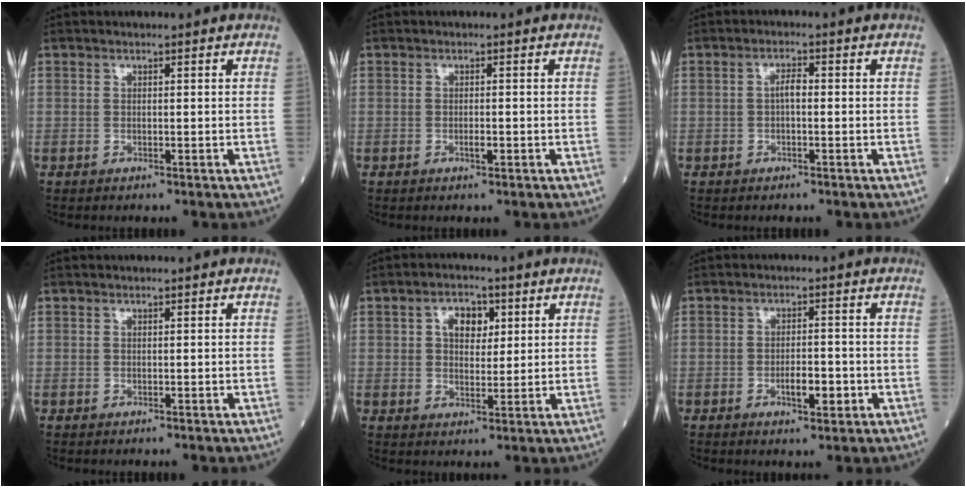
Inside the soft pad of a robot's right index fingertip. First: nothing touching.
{"total": 1.1, "force": [-0.4, 0.3, 1.0], "torque": [-0.016, 0.000, -0.006]}
{"total": 1.9, "force": [-0.2, 0.6, 1.8], "torque": [-0.031, 0.005, -0.006]}
{"total": 0.0}
{"total": 5.2, "force": [1.8, 3.3, 3.5], "torque": [-0.057, 0.013, 0.030]}
{"total": 4.0, "force": [-1.3, 1.3, 3.5], "torque": [-0.055, 0.002, -0.018]}